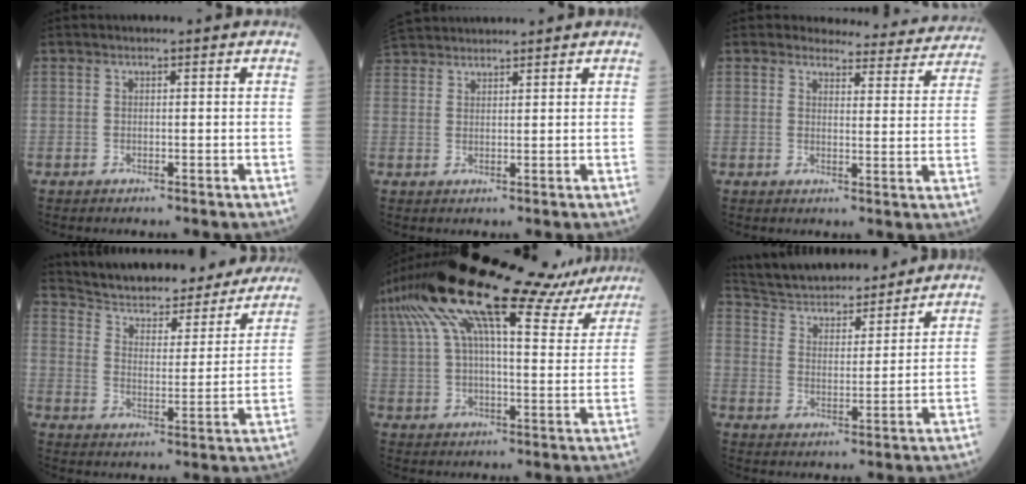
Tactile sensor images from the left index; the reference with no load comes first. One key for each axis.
{"total": 7.0, "fx": 6.7, "fy": 1.0, "fz": 1.6, "tx": -0.035, "ty": 0.040, "tz": 0.120}
{"total": 12.6, "fx": 12.1, "fy": 3.2, "fz": 1.1, "tx": 0.021, "ty": -0.034, "tz": 0.113}
{"total": 22.5, "fx": 21.0, "fy": 5.3, "fz": 6.5, "tx": -0.100, "ty": -0.018, "tz": 0.283}
{"total": 27.5, "fx": 21.1, "fy": 7.2, "fz": 16.1, "tx": -0.301, "ty": 0.073, "tz": 0.299}
{"total": 17.7, "fx": 16.3, "fy": 3.8, "fz": 5.8, "tx": -0.102, "ty": 0.024, "tz": 0.261}